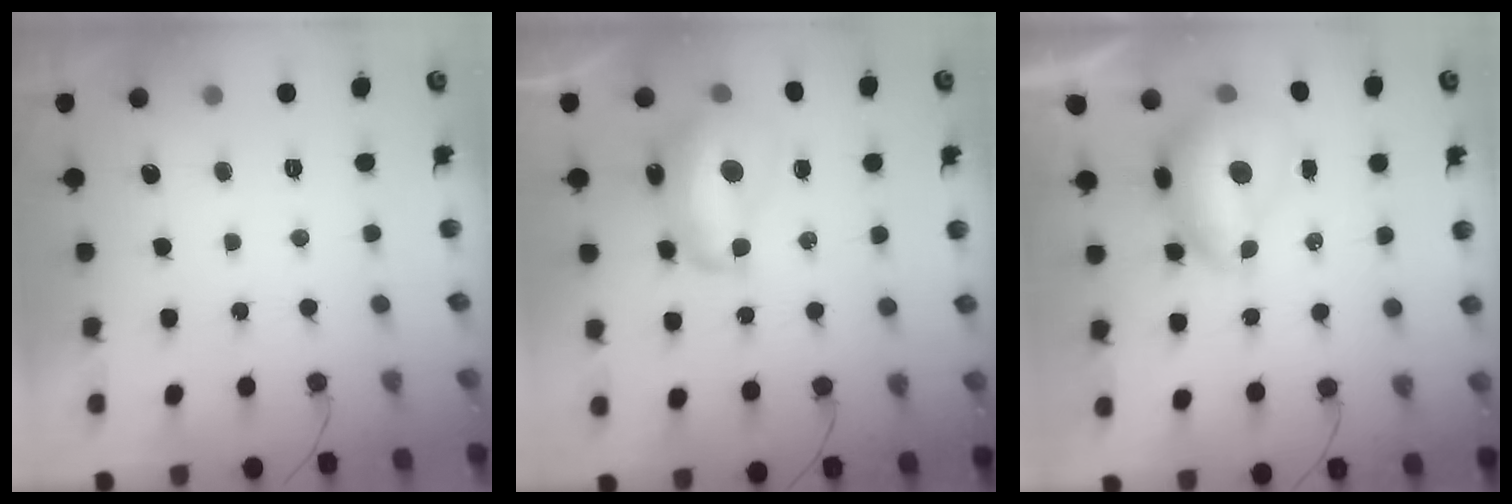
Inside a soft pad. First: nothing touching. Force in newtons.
{"total": 13.4, "press": 13.4, "slide": 0.9}
{"total": 8.1, "press": 8.0, "slide": 1.0}